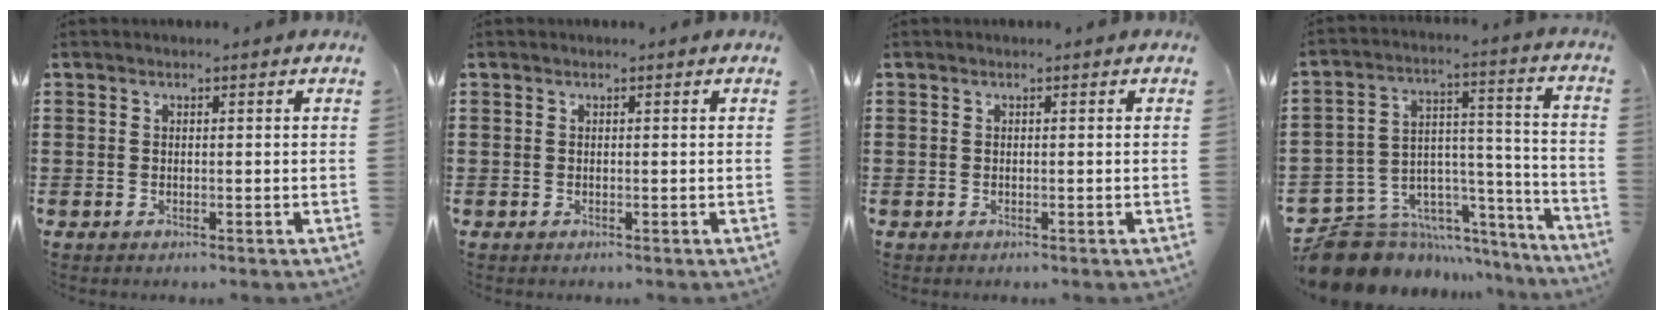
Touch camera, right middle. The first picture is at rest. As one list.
[{"total": 0.0}, {"total": 0.0}, {"total": 9.8, "force": [-8.5, 4.6, 1.4], "torque": [-0.041, 0.010, -0.159]}]